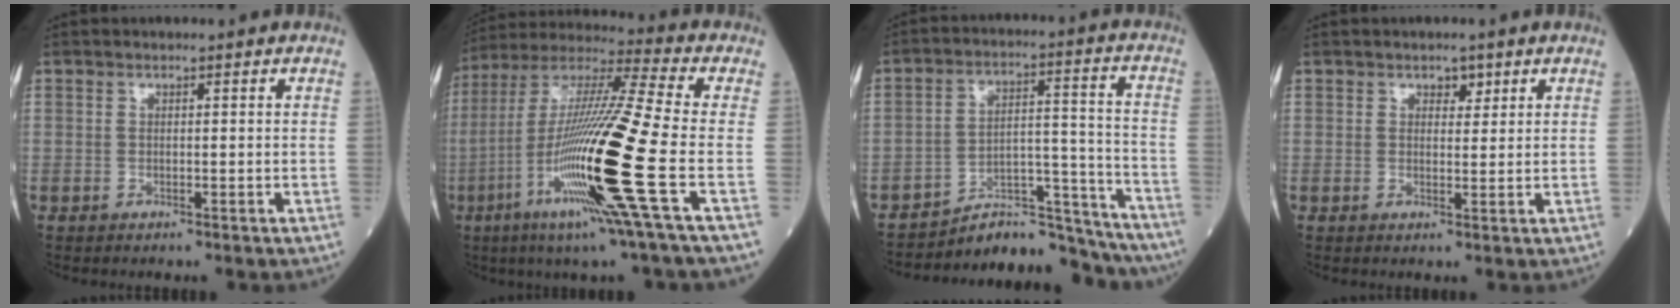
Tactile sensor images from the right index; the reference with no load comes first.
{"total": 21.5, "force": [-6.5, -1.1, 20.5], "torque": [-0.423, -0.037, -0.138]}
{"total": 14.1, "force": [-13.9, 1.6, 1.6], "torque": [-0.010, 0.060, -0.210]}
{"total": 1.8, "force": [1.1, 1.1, 0.9], "torque": [-0.008, -0.001, 0.016]}